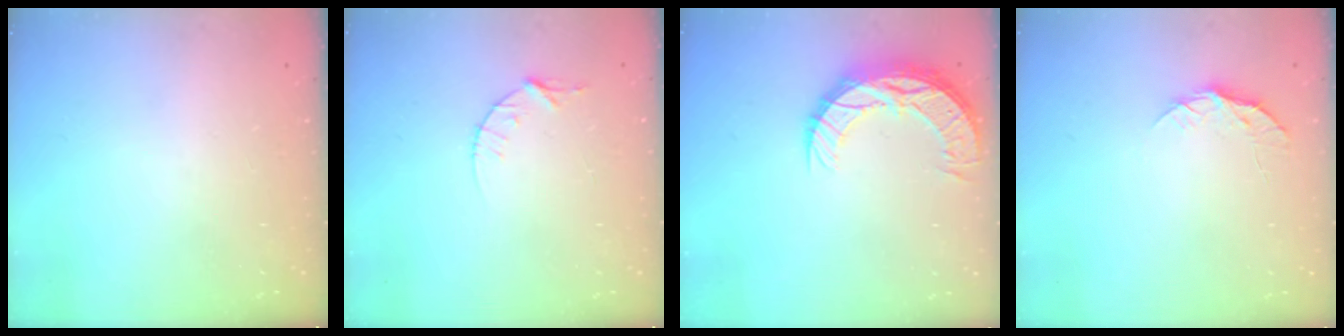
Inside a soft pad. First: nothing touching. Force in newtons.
{"total": 4.3, "press": 4.3, "slide": 0.5}
{"total": 12.2, "press": 12.2, "slide": 0.8}
{"total": 8.1, "press": 8.1, "slide": 0.7}